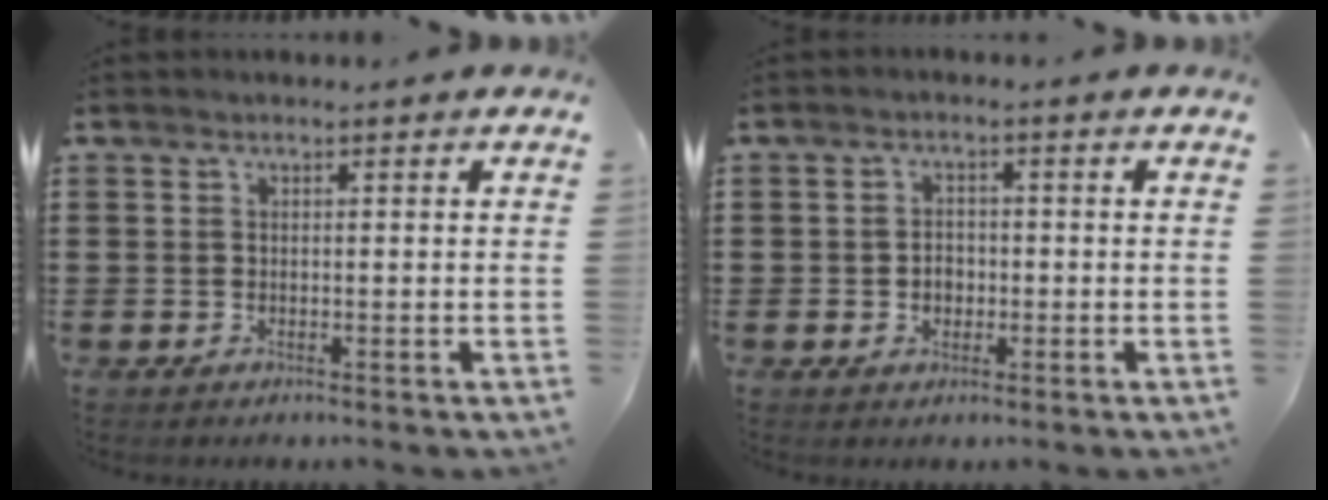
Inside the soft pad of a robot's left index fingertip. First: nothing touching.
{"total": 2.0, "force": [-0.5, 1.7, 1.1], "torque": [-0.024, 0.003, -0.012]}